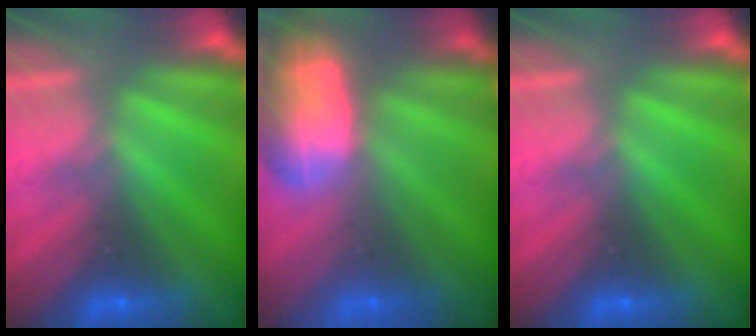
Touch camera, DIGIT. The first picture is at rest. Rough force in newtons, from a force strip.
{"total": 7.5}
{"total": 0.0}